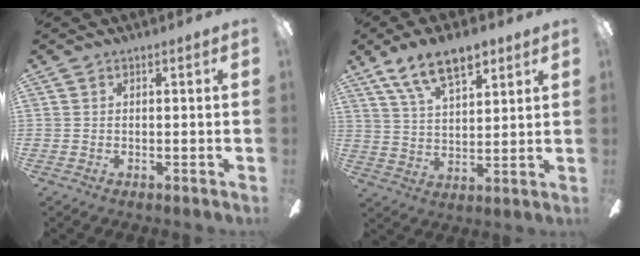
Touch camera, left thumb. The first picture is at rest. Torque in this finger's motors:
{"motor_torque": [0.06, 0.21, 0.68, -0.43, 0.17]}